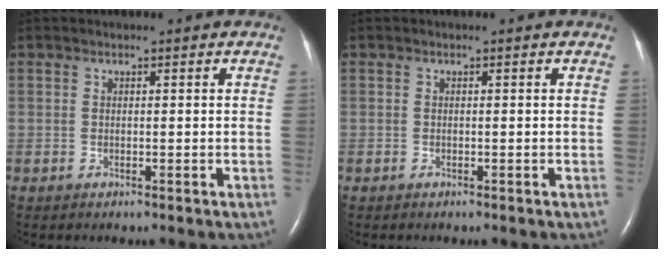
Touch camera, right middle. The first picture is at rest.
{"total": 0.0}